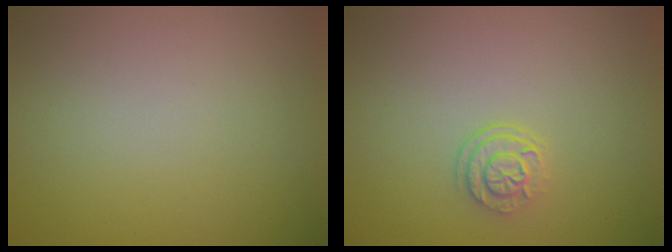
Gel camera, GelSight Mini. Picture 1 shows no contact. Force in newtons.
{"total": 2.2, "press": 1.7, "slide": 1.4}